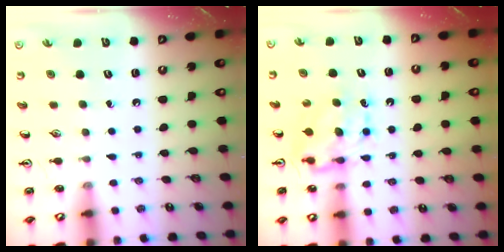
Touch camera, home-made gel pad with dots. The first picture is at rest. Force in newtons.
{"total": 7.6, "press": 7.6, "slide": 0.2}